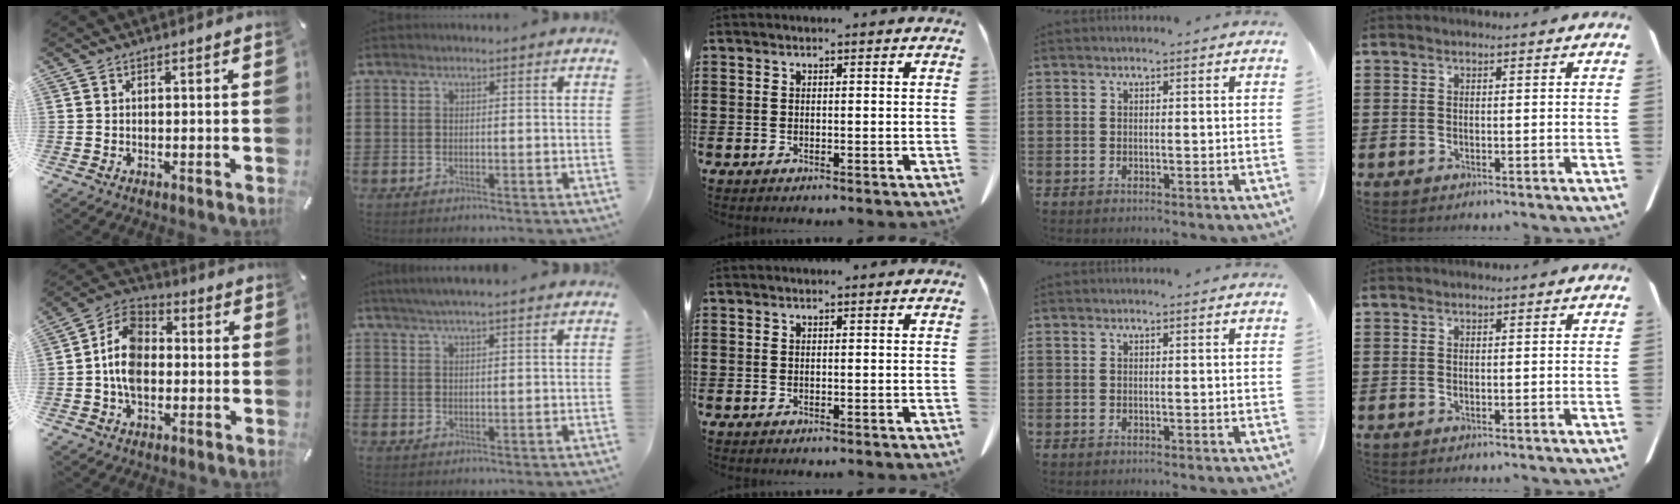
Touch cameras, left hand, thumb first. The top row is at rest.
{"thumb": {"total": 10.7, "force": [-1.3, 7.9, 7.1], "torque": [-0.156, 0.023, -0.024]}, "index": {"total": 3.6, "force": [3.3, -0.5, 1.4], "torque": [-0.036, -0.005, 0.060]}}